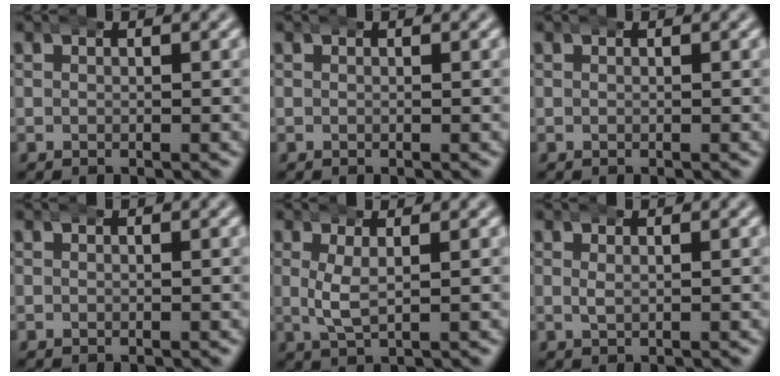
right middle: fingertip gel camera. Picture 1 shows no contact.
{"total": 0.0}
{"total": 0.0}
{"total": 0.0}
{"total": 2.7, "force": [0.6, 1.1, 2.4], "torque": [-0.050, 0.000, 0.012]}
{"total": 1.1, "force": [0.4, 0.4, 0.9], "torque": [-0.015, 0.001, 0.009]}